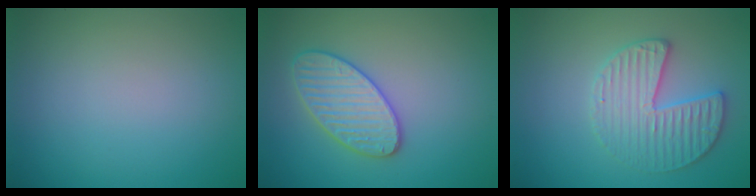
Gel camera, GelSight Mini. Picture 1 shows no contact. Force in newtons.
{"total": 3.6, "press": 3.6, "slide": 0.2}
{"total": 3.6, "press": 3.6, "slide": 0.1}